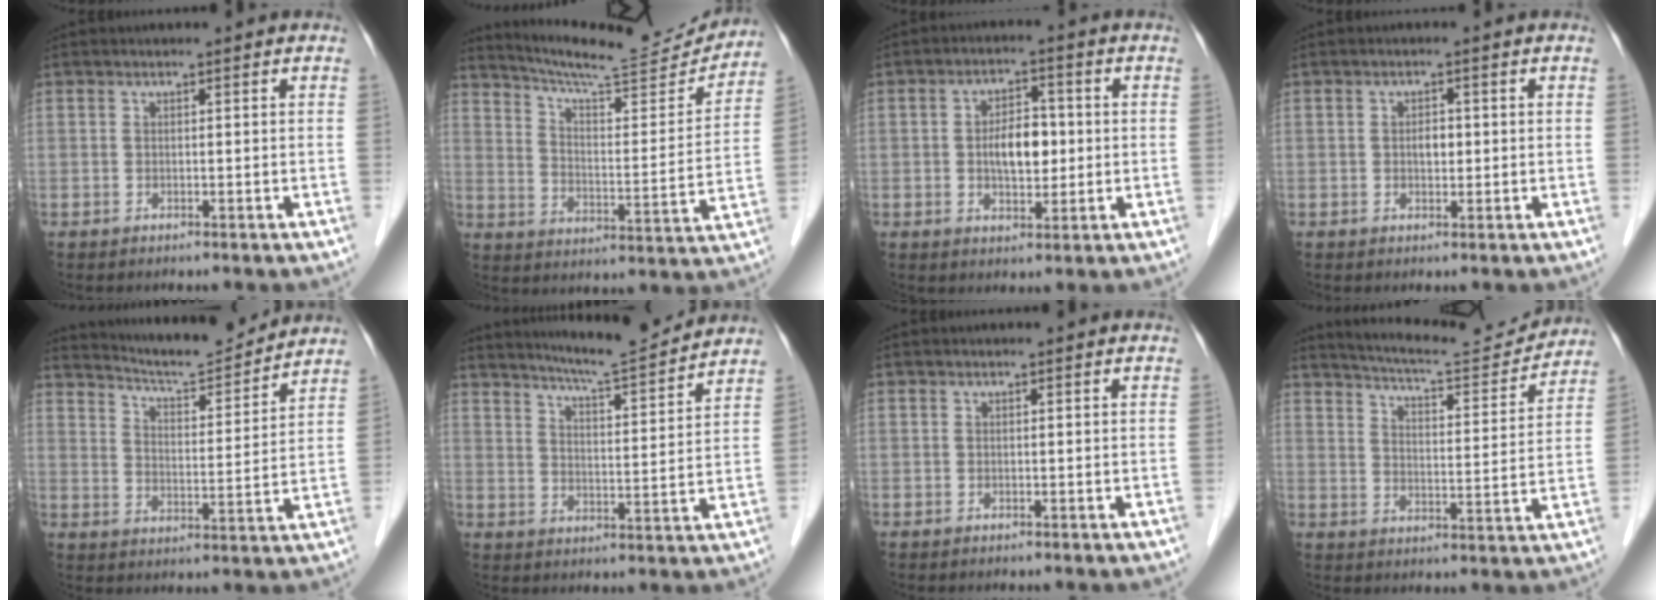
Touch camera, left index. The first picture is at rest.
{"total": 18.2, "force": [17.3, 1.3, 5.4], "torque": [-0.091, -0.042, 0.242]}
{"total": 6.0, "force": [-0.2, 3.1, 5.2], "torque": [-0.092, 0.005, -0.003]}
{"total": 1.8, "force": [-0.1, 1.1, 1.4], "torque": [-0.023, -0.002, -0.002]}
{"total": 11.8, "force": [11.5, 0.3, 2.6], "torque": [-0.049, -0.004, 0.174]}
{"total": 11.8, "force": [11.2, -0.4, 3.8], "torque": [-0.065, -0.006, 0.162]}
{"total": 0.0}
{"total": 13.2, "force": [12.8, 1.1, 3.1], "torque": [-0.053, -0.009, 0.177]}